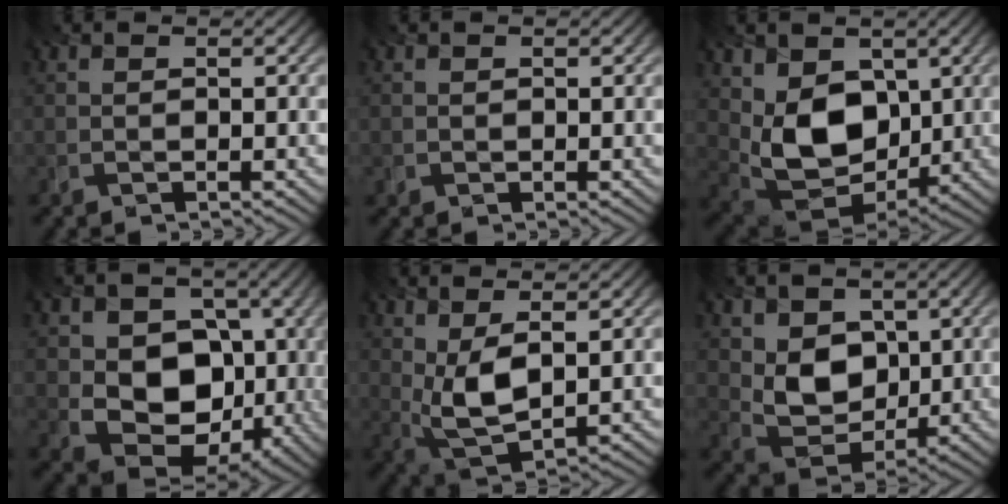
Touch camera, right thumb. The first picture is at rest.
{"total": 0.8, "force": [0.2, 0.8, 0.1], "torque": [-0.003, -0.002, 0.002]}
{"total": 10.4, "force": [2.1, 7.4, 6.9], "torque": [-0.164, -0.023, 0.040]}
{"total": 15.1, "force": [0.3, 12.1, 9.0], "torque": [-0.158, -0.027, 0.018]}
{"total": 6.8, "force": [1.5, 3.4, 5.7], "torque": [-0.135, 0.000, 0.034]}
{"total": 7.3, "force": [2.1, 5.6, 4.2], "torque": [-0.106, -0.010, 0.034]}